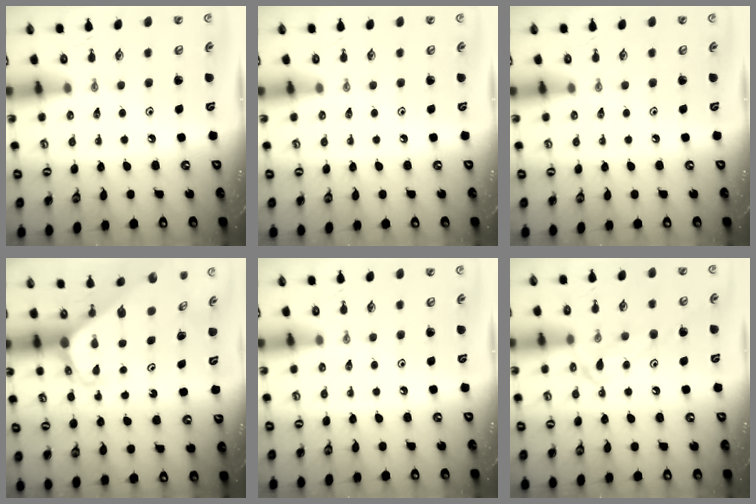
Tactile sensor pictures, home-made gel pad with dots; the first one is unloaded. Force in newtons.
{"total": 0.0}
{"total": 0.0}
{"total": 2.5, "press": 2.5, "slide": 0.2}
{"total": 0.0}
{"total": 11.4, "press": 11.4, "slide": 1.1}